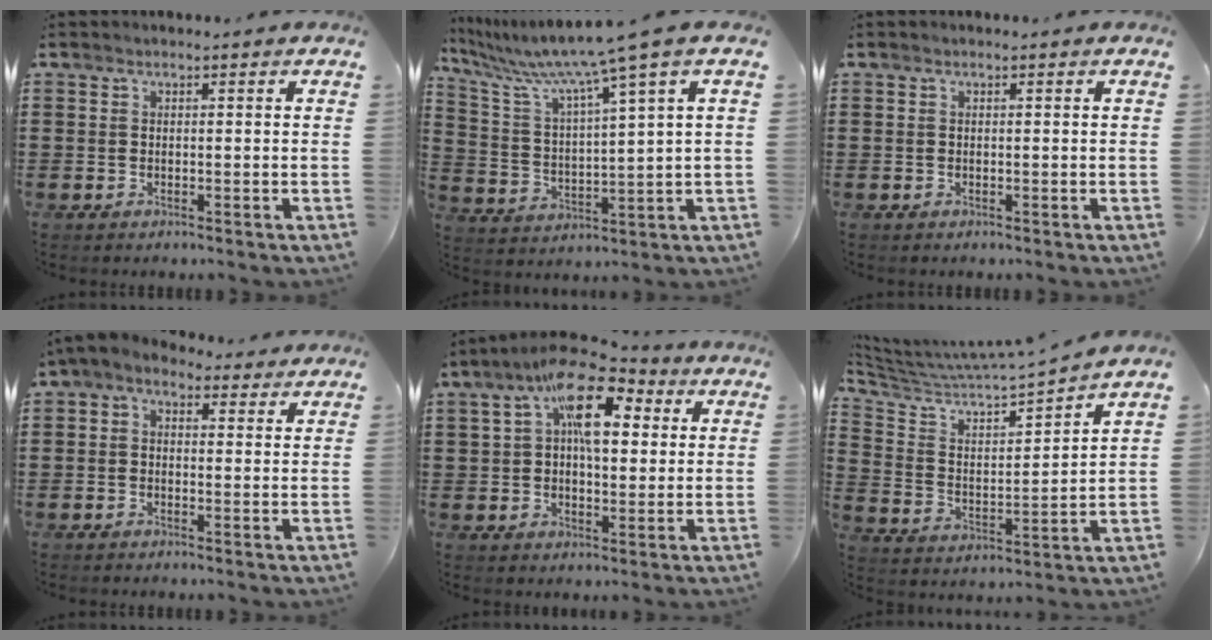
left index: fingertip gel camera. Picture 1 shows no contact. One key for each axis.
{"total": 9.1, "fx": 6.7, "fy": -1.0, "fz": 6.0, "tx": -0.142, "ty": -0.045, "tz": 0.103}
{"total": 0.0}
{"total": 2.2, "fx": 0.9, "fy": 1.4, "fz": 1.4, "tx": -0.032, "ty": 0.003, "tz": 0.014}
{"total": 11.7, "fx": 5.1, "fy": 4.2, "fz": 9.6, "tx": -0.170, "ty": -0.003, "tz": 0.082}
{"total": 5.1, "fx": 4.5, "fy": 0.5, "fz": 2.3, "tx": -0.072, "ty": -0.043, "tz": 0.069}